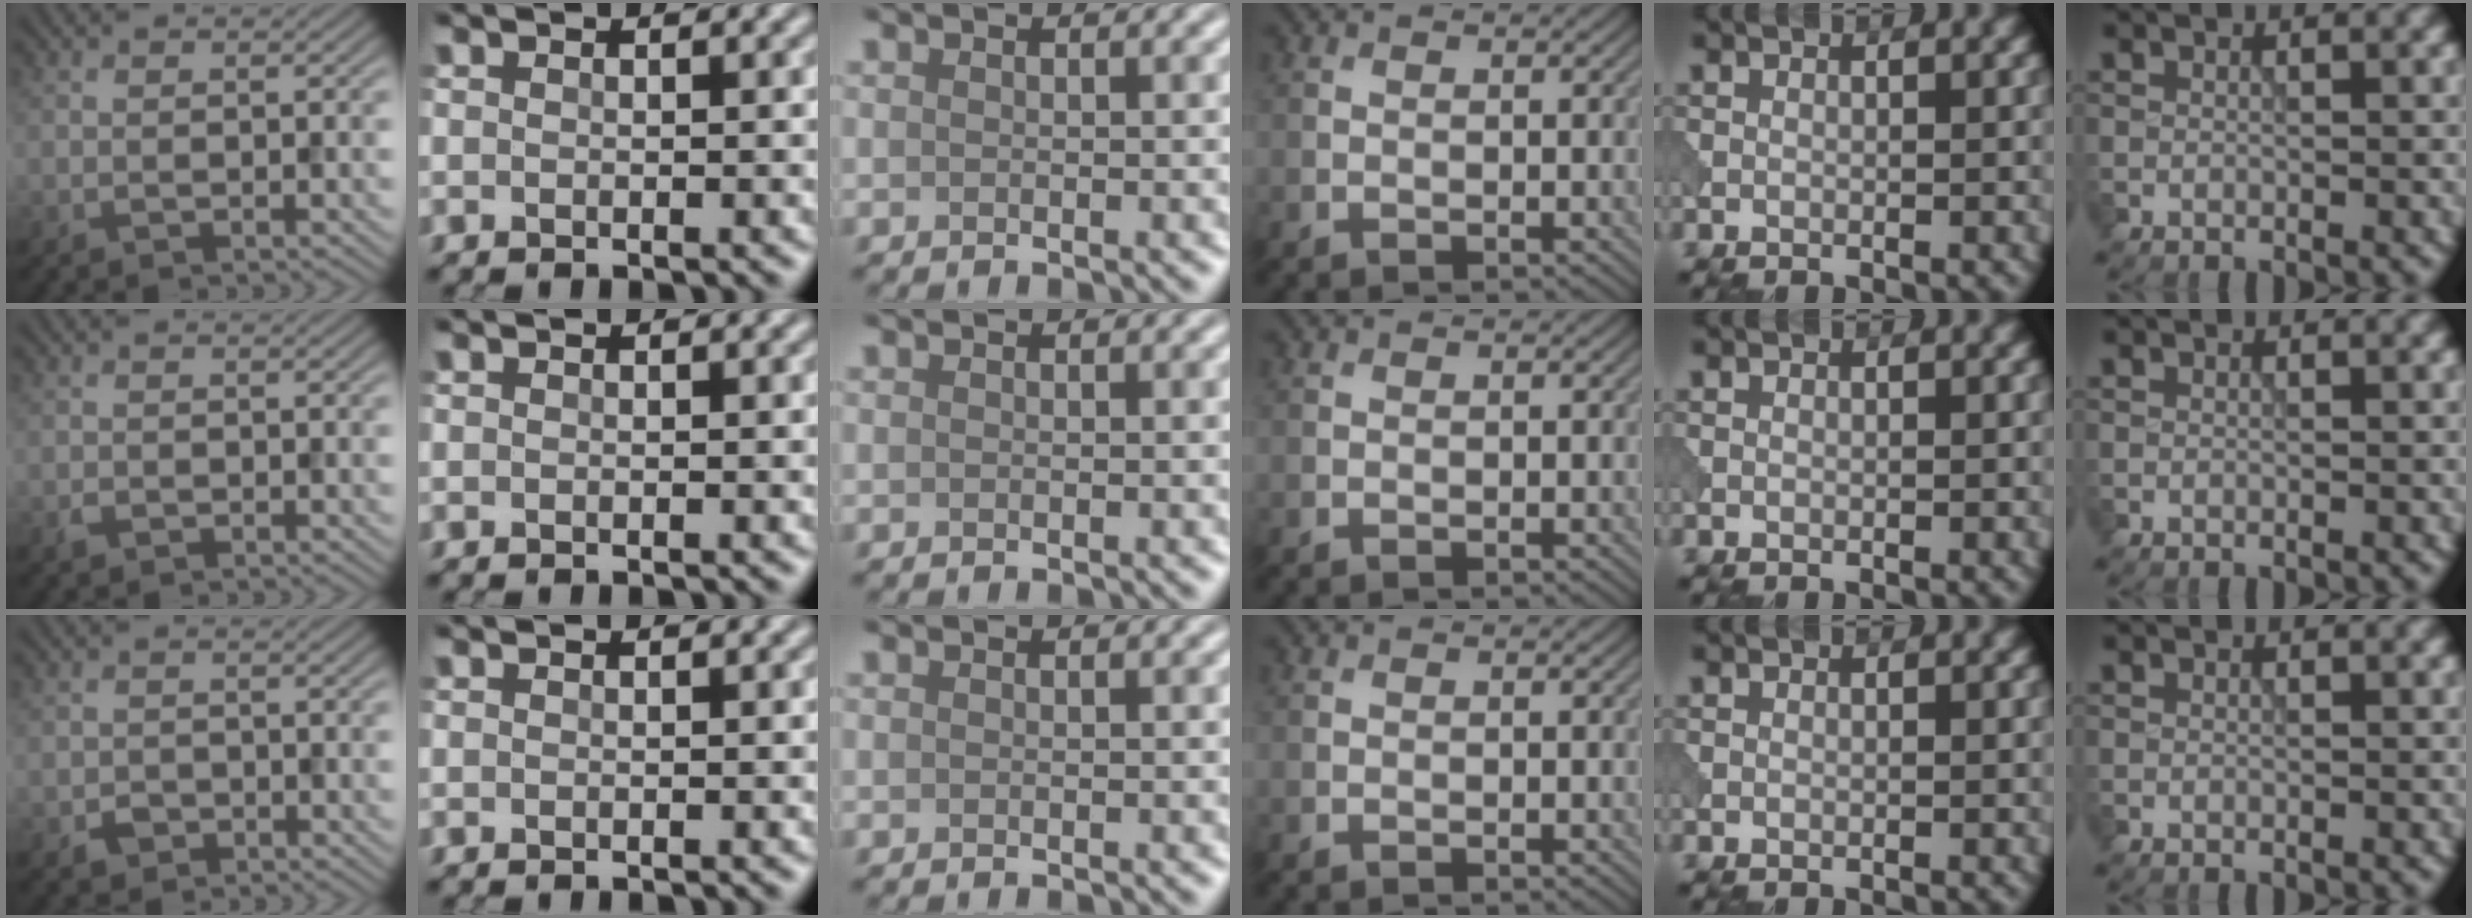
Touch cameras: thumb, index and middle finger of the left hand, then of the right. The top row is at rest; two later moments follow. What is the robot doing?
{"motion": "open", "object": "sandwich press"}